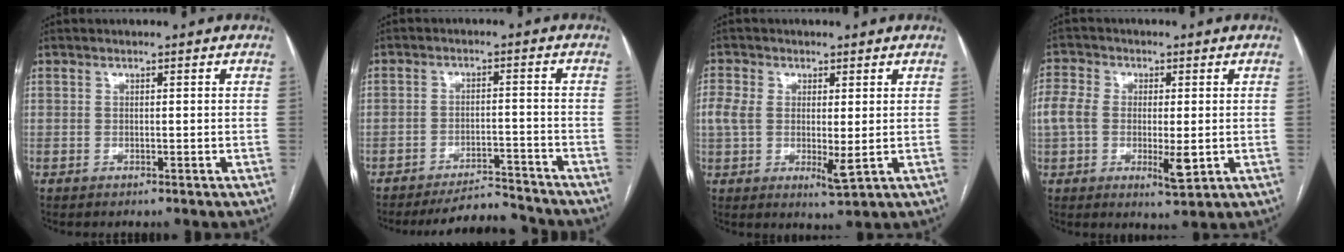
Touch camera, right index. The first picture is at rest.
{"total": 6.8, "force": [-6.7, 0.9, 0.3], "torque": [0.003, 0.011, -0.104]}
{"total": 6.8, "force": [0.1, 3.1, 6.1], "torque": [-0.126, -0.004, 0.008]}
{"total": 9.0, "force": [-0.9, 4.5, 7.7], "torque": [-0.149, 0.001, -0.013]}